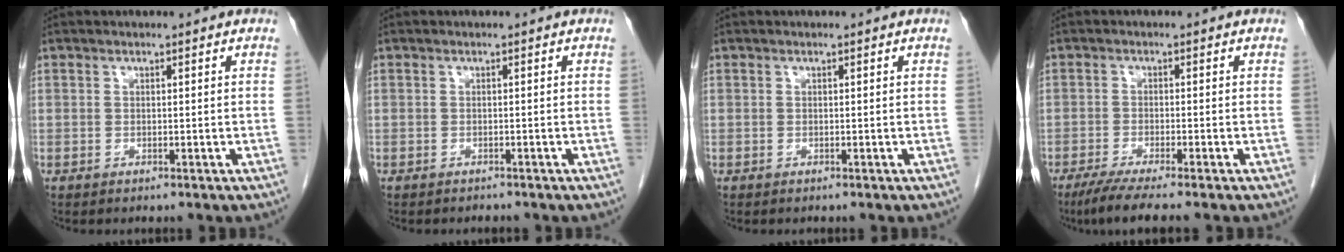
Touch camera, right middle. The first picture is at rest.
{"total": 0.9, "force": [-0.9, 0.3, -0.1], "torque": [-0.003, -0.001, -0.013]}
{"total": 0.0}
{"total": 5.8, "force": [-4.5, -0.4, 3.6], "torque": [-0.060, -0.016, -0.077]}